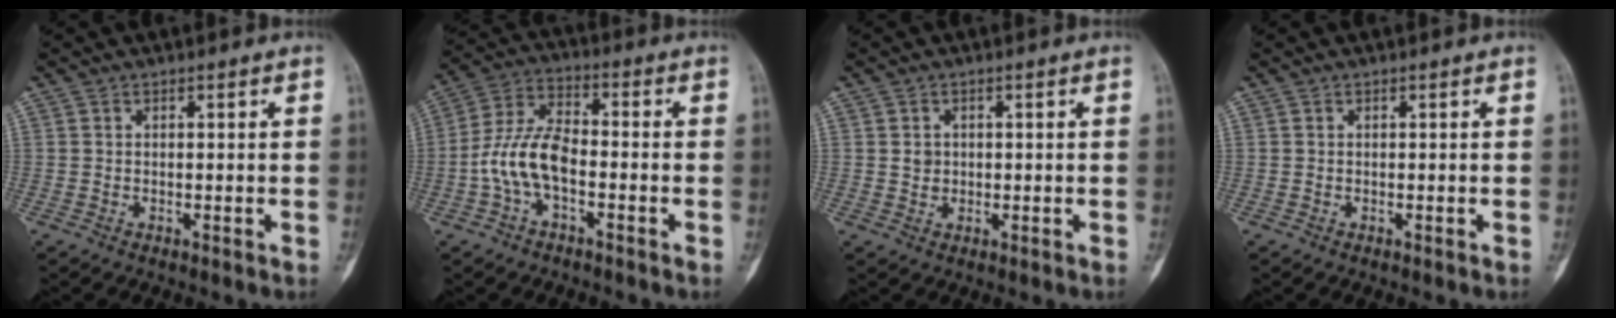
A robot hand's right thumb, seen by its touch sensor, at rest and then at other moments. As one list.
[{"total": 9.8, "force": [-2.6, 5.1, 8.0], "torque": [-0.165, 0.038, -0.058]}, {"total": 2.0, "force": [0.3, 1.7, 0.9], "torque": [-0.006, 0.001, 0.009]}, {"total": 0.0}]